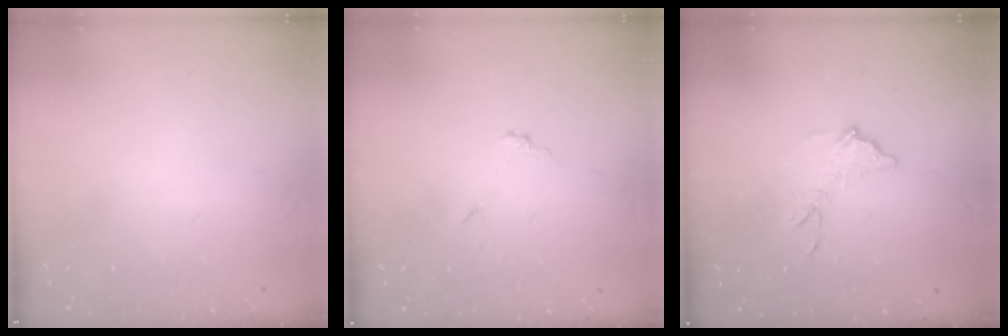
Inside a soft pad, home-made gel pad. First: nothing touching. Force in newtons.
{"total": 4.7, "press": 4.6, "slide": 0.3}
{"total": 9.4, "press": 9.4, "slide": 0.5}